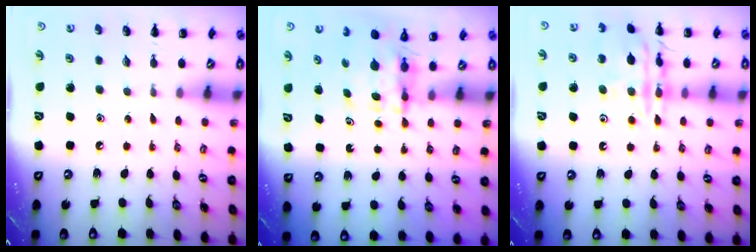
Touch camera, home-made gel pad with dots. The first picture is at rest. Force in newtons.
{"total": 3.9, "press": 3.9, "slide": 0.3}
{"total": 13.8, "press": 13.8, "slide": 1.2}